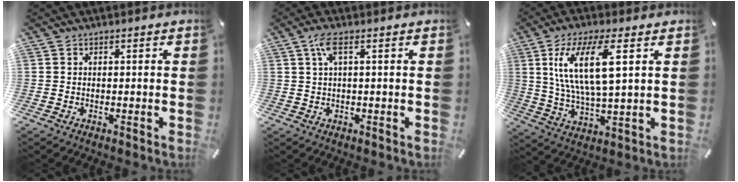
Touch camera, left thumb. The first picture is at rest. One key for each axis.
{"total": 4.0, "fx": 1.1, "fy": 0.8, "fz": 3.7, "tx": -0.075, "ty": 0.004, "tz": 0.018}
{"total": 14.5, "fx": 5.2, "fy": 4.6, "fz": 12.7, "tx": -0.268, "ty": -0.002, "tz": 0.082}